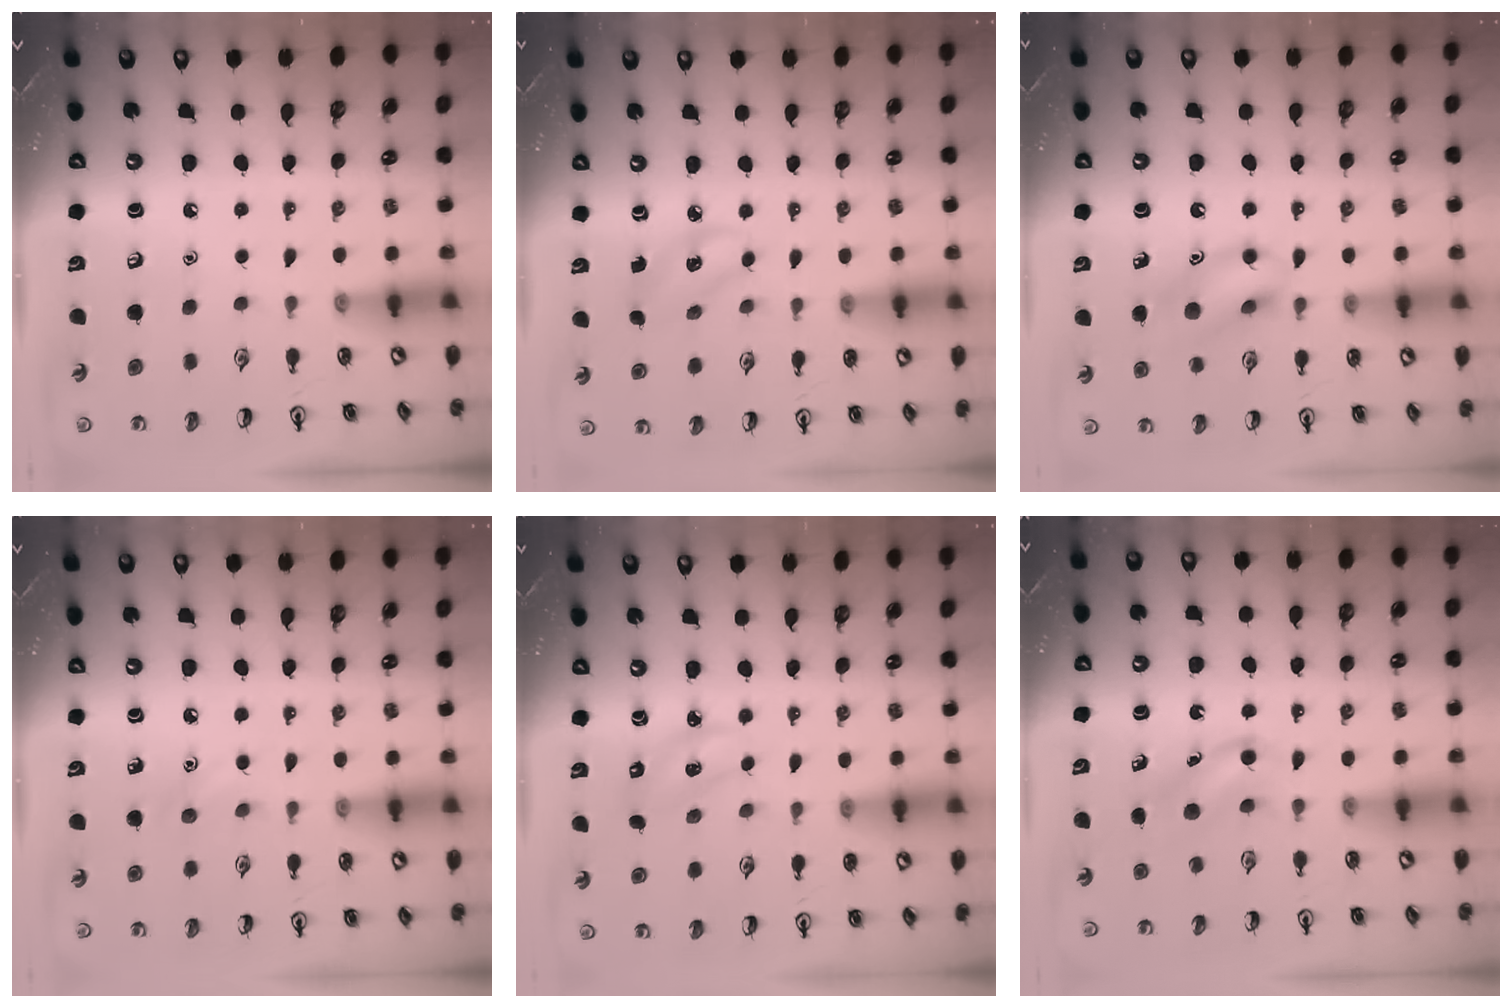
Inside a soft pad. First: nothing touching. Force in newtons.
{"total": 2.9, "press": 2.8, "slide": 0.7}
{"total": 10.7, "press": 10.6, "slide": 1.4}
{"total": 5.7, "press": 5.5, "slide": 1.8}
{"total": 2.4, "press": 2.3, "slide": 0.5}
{"total": 5.1, "press": 4.8, "slide": 1.5}